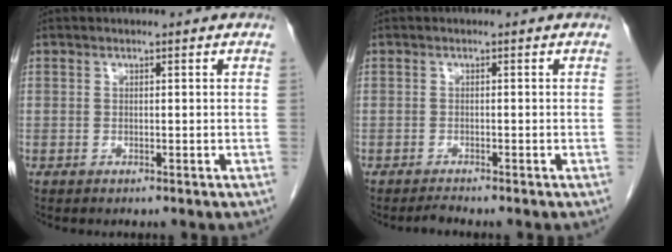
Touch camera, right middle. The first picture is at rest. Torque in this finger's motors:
{"motor_torque": [-0.01, 0.02, -0.01, 0.00]}